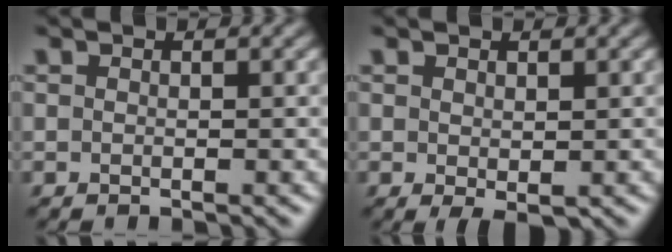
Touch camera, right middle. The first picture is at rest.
{"total": 1.0, "force": [0.2, 0.5, 0.9], "torque": [-0.017, -0.003, 0.008]}